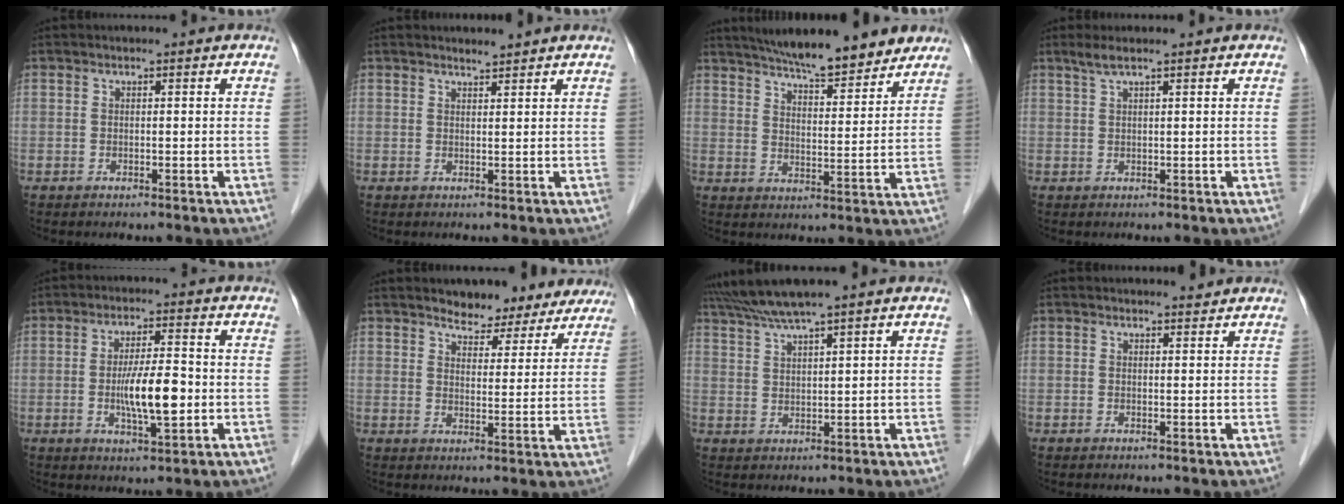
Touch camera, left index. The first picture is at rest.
{"total": 1.3, "force": [1.2, -0.1, 0.2], "torque": [-0.011, -0.001, 0.024]}
{"total": 14.3, "force": [12.4, 2.2, 6.7], "torque": [-0.100, 0.006, 0.180]}
{"total": 2.0, "force": [1.4, -0.2, 1.3], "torque": [-0.036, 0.013, 0.033]}
{"total": 7.5, "force": [-1.1, 1.4, 7.2], "torque": [-0.137, -0.006, -0.020]}
{"total": 10.2, "force": [9.1, 3.7, 2.9], "torque": [-0.019, 0.003, 0.104]}
{"total": 5.0, "force": [4.2, -1.5, 2.2], "torque": [-0.055, 0.010, 0.089]}
{"total": 1.1, "force": [1.1, 0.1, -0.1], "torque": [-0.011, -0.005, 0.014]}